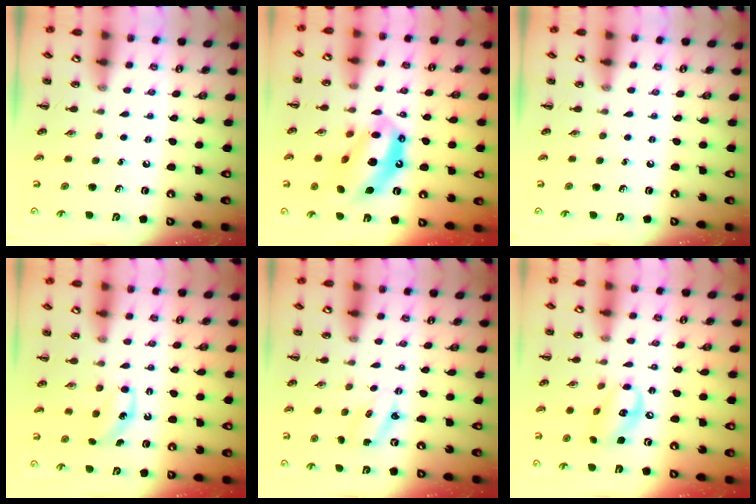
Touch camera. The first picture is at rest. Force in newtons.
{"total": 14.7, "press": 14.1, "slide": 4.2}
{"total": 0.0}
{"total": 3.9, "press": 3.8, "slide": 1.0}
{"total": 2.4, "press": 2.3, "slide": 0.5}
{"total": 12.2, "press": 12.0, "slide": 2.5}